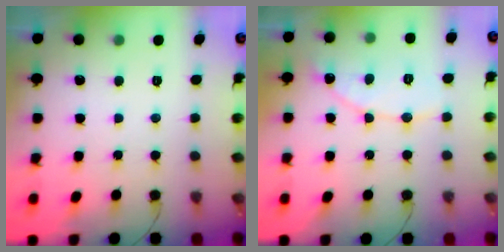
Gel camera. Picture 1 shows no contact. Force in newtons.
{"total": 8.7, "press": 8.7, "slide": 0.7}